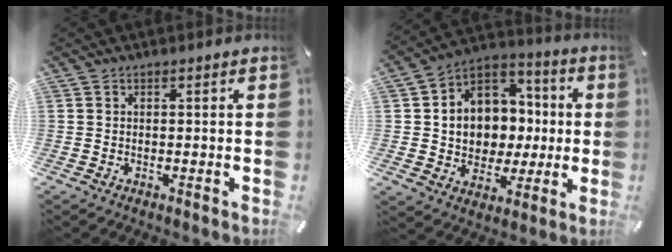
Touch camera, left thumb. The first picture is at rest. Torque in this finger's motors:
{"motor_torque": [2.45, 2.56, 0.52, -0.14, 0.20]}